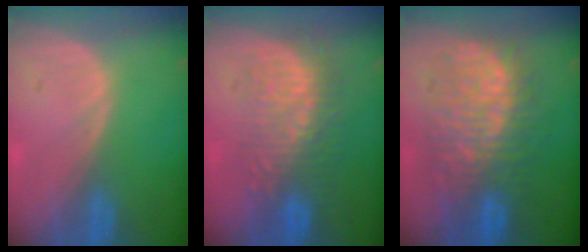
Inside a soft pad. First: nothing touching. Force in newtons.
{"total": 9.1, "press": 8.7, "slide": 2.6}
{"total": 11.6, "press": 11.6, "slide": 1.3}